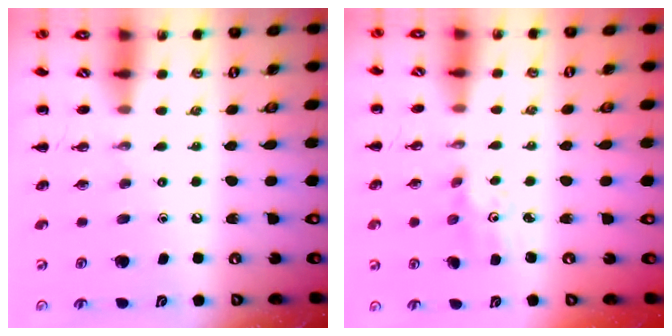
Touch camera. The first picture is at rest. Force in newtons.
{"total": 1.9, "press": 1.9, "slide": 0.5}